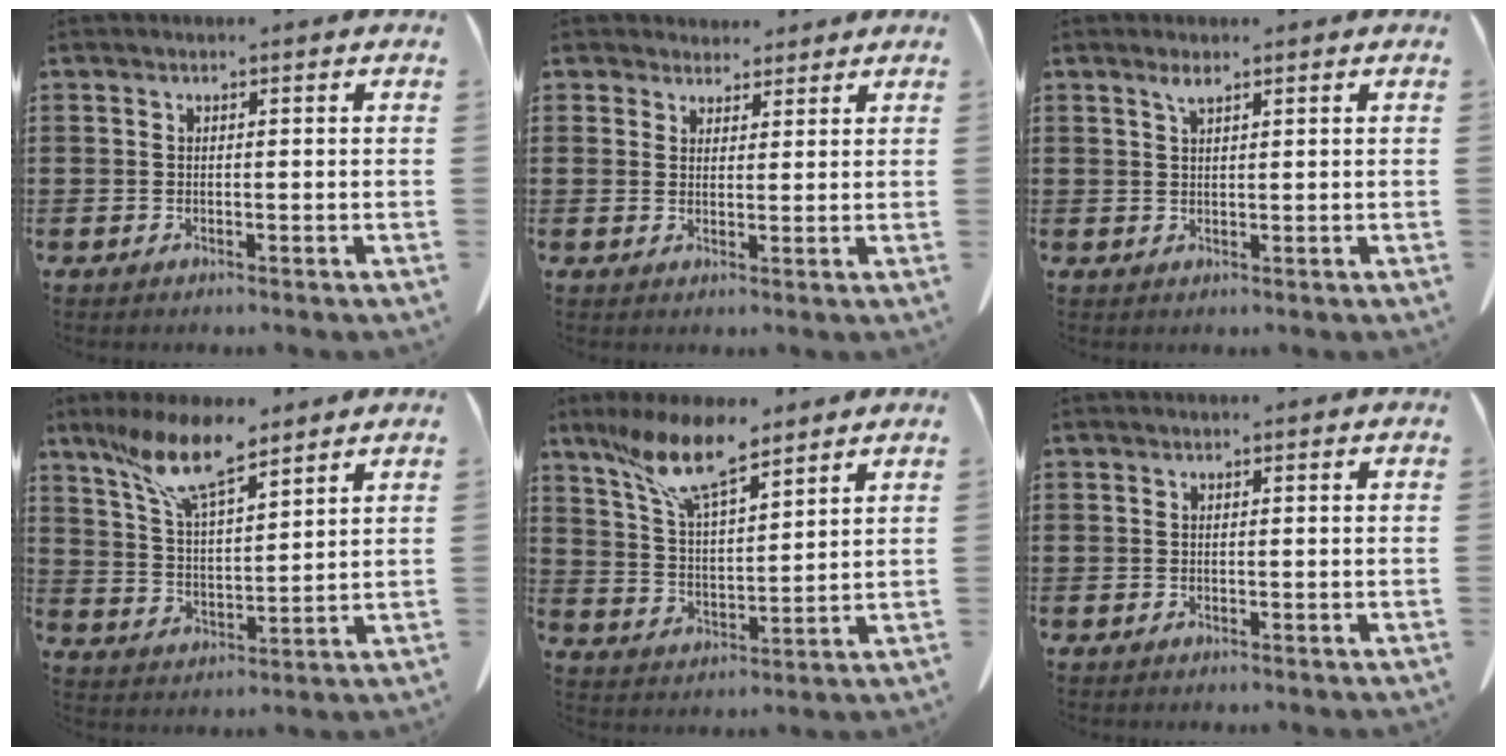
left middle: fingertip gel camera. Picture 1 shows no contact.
{"total": 3.5, "force": [3.2, 1.5, 0.2], "torque": [-0.007, -0.006, 0.060]}
{"total": 1.8, "force": [1.2, 0.3, 1.2], "torque": [-0.027, -0.001, 0.023]}
{"total": 10.7, "force": [8.1, 2.8, 6.4], "torque": [-0.146, -0.018, 0.150]}
{"total": 11.1, "force": [8.3, 3.1, 6.7], "torque": [-0.153, -0.018, 0.153]}
{"total": 0.0}